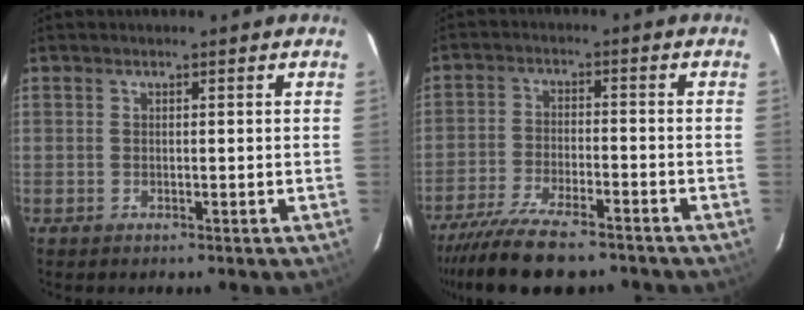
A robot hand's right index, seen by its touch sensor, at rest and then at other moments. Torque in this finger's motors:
{"motor_torque": [1.47, -0.67, 0.71, 0.16]}